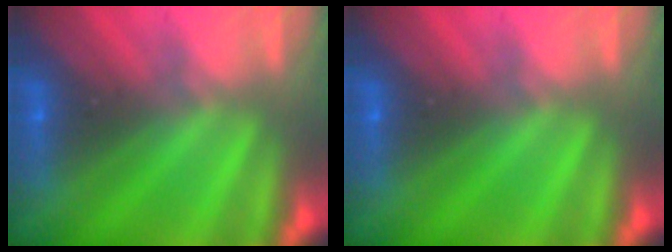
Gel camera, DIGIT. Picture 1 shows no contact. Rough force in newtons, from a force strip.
{"total": 0.0}